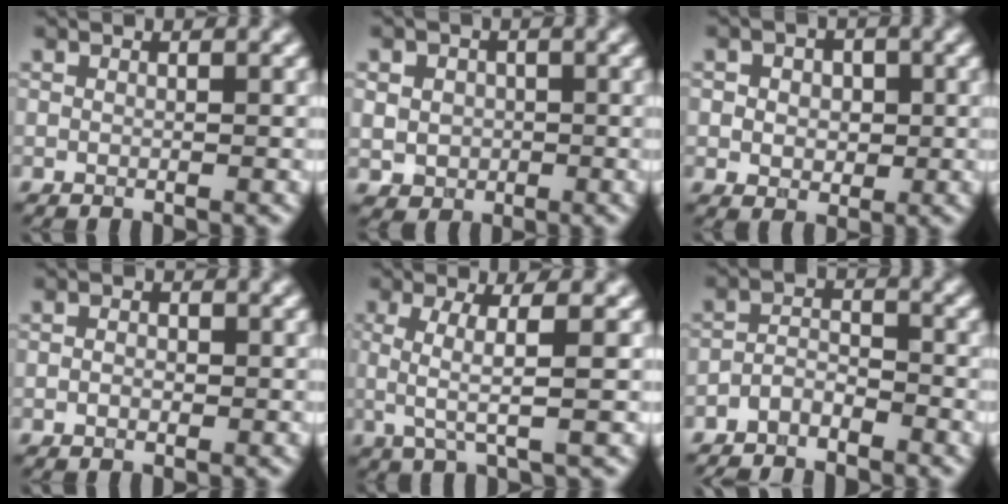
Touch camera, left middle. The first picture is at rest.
{"total": 3.1, "force": [0.2, 2.8, 1.3], "torque": [-0.020, 0.008, -0.004]}
{"total": 3.5, "force": [0.5, 2.8, 2.0], "torque": [-0.020, 0.007, -0.011]}
{"total": 1.2, "force": [-0.2, 0.8, 0.8], "torque": [-0.016, -0.001, -0.006]}
{"total": 4.0, "force": [0.1, 1.0, 3.9], "torque": [-0.073, 0.001, 0.000]}
{"total": 2.9, "force": [-2.6, 1.1, 1.0], "torque": [-0.019, 0.000, -0.059]}